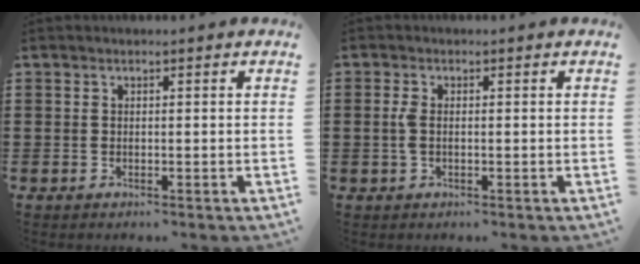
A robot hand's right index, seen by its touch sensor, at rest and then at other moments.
{"total": 2.1, "force": [-0.2, 0.8, 1.9], "torque": [-0.045, -0.002, -0.006]}